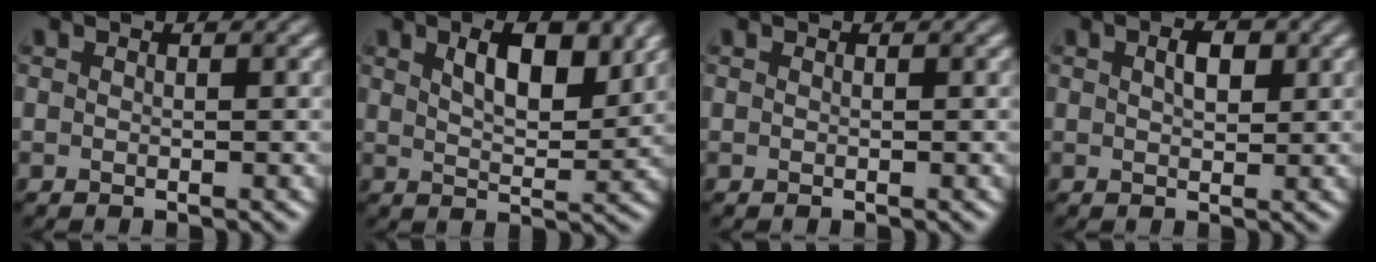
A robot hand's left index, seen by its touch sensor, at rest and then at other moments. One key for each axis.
{"total": 5.6, "fx": 2.6, "fy": 2.2, "fz": 4.4, "tx": -0.071, "ty": 0.000, "tz": 0.043}
{"total": 0.0}
{"total": 2.3, "fx": 0.8, "fy": 1.2, "fz": 1.8, "tx": -0.030, "ty": 0.003, "tz": 0.013}